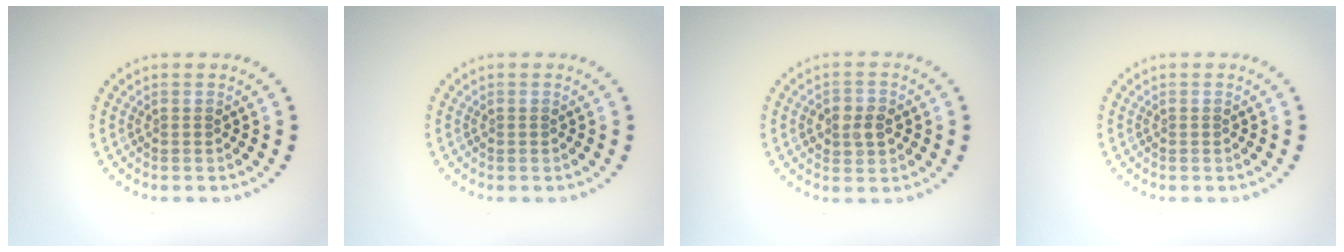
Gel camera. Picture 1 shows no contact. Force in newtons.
{"total": 0.0}
{"total": 2.4, "press": 2.4, "slide": 0.2}
{"total": 0.0}